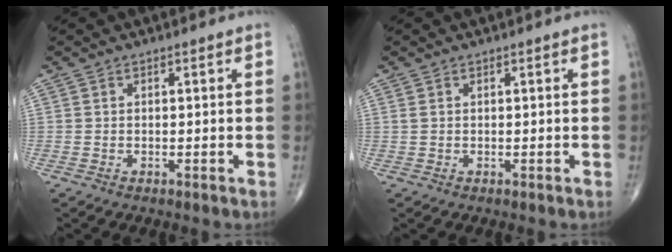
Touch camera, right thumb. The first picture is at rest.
{"total": 0.7, "force": [0.3, 0.5, 0.4], "torque": [-0.008, 0.002, 0.007]}